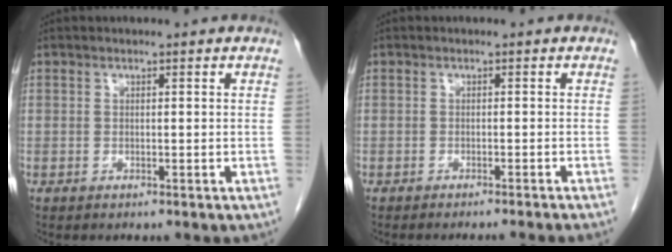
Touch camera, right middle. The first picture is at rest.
{"total": 5.2, "force": [-4.6, -1.3, 2.1], "torque": [-0.010, -0.005, -0.059]}